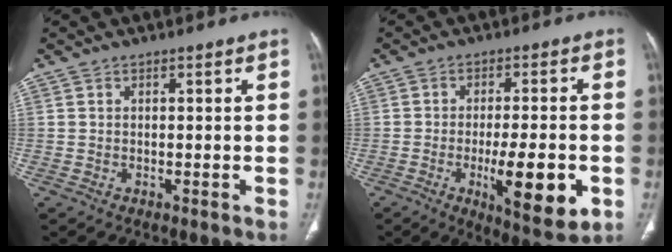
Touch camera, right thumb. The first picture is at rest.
{"total": 13.0, "force": [-3.8, 3.8, 11.9], "torque": [-0.171, -0.006, -0.049]}